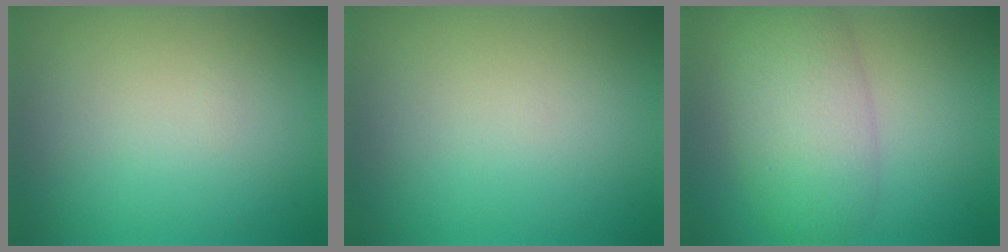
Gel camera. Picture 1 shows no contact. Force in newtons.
{"total": 0.0}
{"total": 6.8, "press": 6.8, "slide": 0.2}